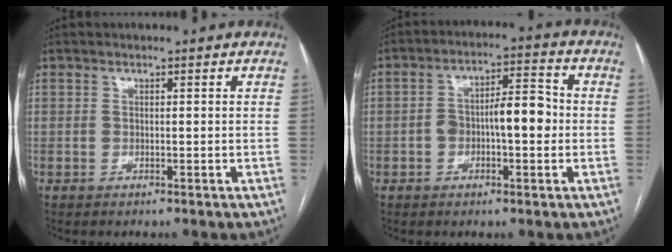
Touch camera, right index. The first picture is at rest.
{"total": 7.9, "force": [-0.8, 2.8, 7.4], "torque": [-0.127, 0.026, -0.014]}